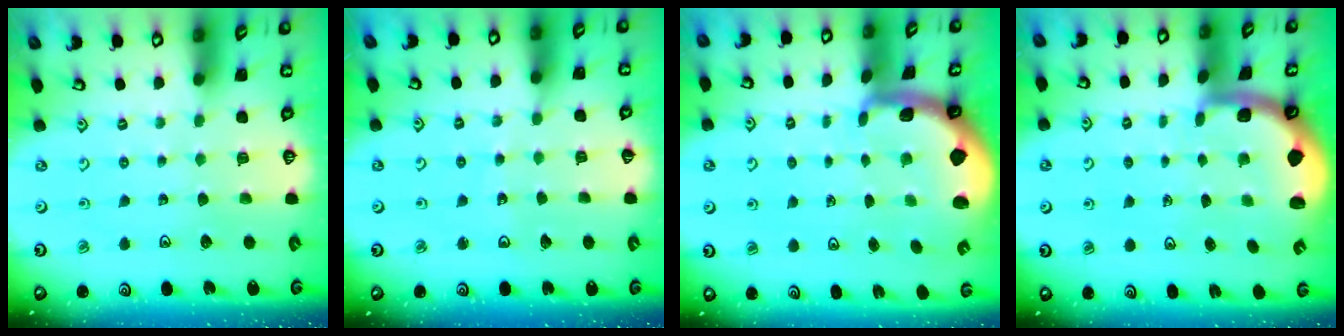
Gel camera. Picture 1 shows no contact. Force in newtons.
{"total": 3.4, "press": 3.4, "slide": 0.2}
{"total": 1.9, "press": 1.9, "slide": 0.4}
{"total": 1.3, "press": 1.3, "slide": 0.3}